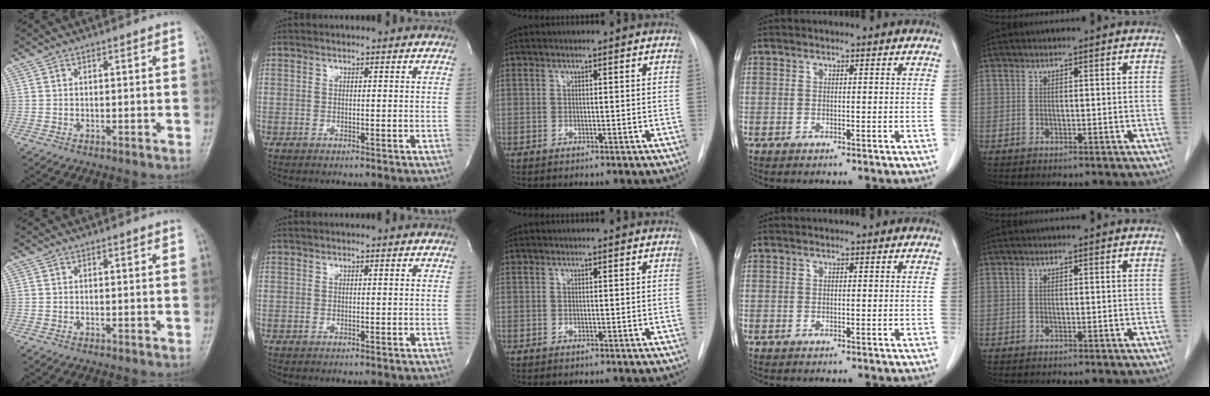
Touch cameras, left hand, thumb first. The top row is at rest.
{}